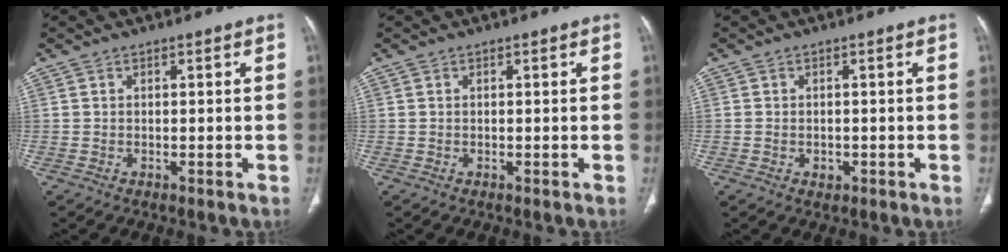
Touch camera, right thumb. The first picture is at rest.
{"total": 0.0}
{"total": 1.5, "force": [-0.5, 1.2, 0.8], "torque": [-0.010, 0.006, -0.003]}